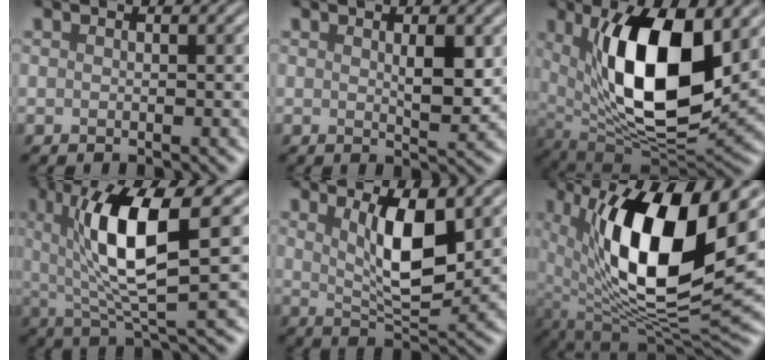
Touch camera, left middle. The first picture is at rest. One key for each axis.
{"total": 2.6, "fx": 0.7, "fy": 0.8, "fz": 2.3, "tx": -0.039, "ty": -0.006, "tz": 0.014}
{"total": 12.9, "fx": 3.2, "fy": 5.3, "fz": 11.3, "tx": -0.184, "ty": -0.012, "tz": 0.055}
{"total": 9.1, "fx": 2.0, "fy": 2.3, "fz": 8.5, "tx": -0.149, "ty": -0.004, "tz": 0.039}
{"total": 6.3, "fx": 2.1, "fy": 2.0, "fz": 5.6, "tx": -0.100, "ty": -0.008, "tz": 0.040}
{"total": 14.8, "fx": 3.8, "fy": 5.7, "fz": 13.2, "tx": -0.221, "ty": -0.009, "tz": 0.063}